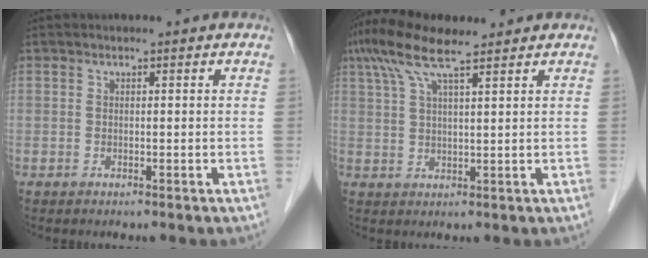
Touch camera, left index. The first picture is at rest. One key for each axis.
{"total": 8.8, "fx": 6.3, "fy": 1.3, "fz": 6.1, "tx": -0.123, "ty": 0.035, "tz": 0.114}